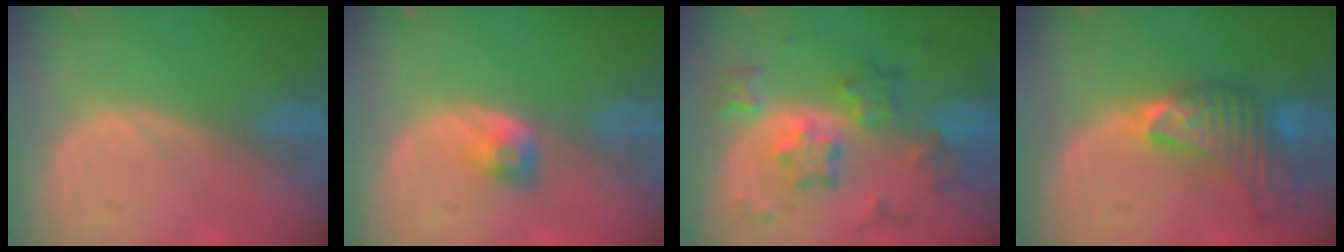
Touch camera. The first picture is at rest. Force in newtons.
{"total": 2.8, "press": 2.5, "slide": 1.3}
{"total": 8.7, "press": 8.7, "slide": 0.6}
{"total": 8.0, "press": 7.9, "slide": 1.4}